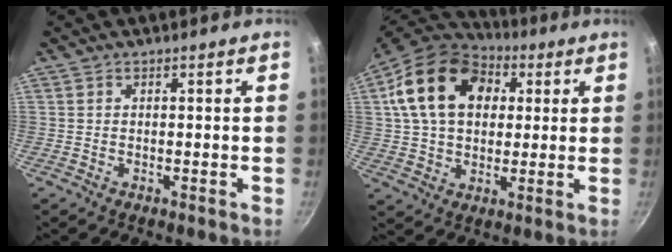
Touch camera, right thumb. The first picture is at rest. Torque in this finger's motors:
{"motor_torque": [0.28, 3.85, 1.66, 0.45, 0.49]}